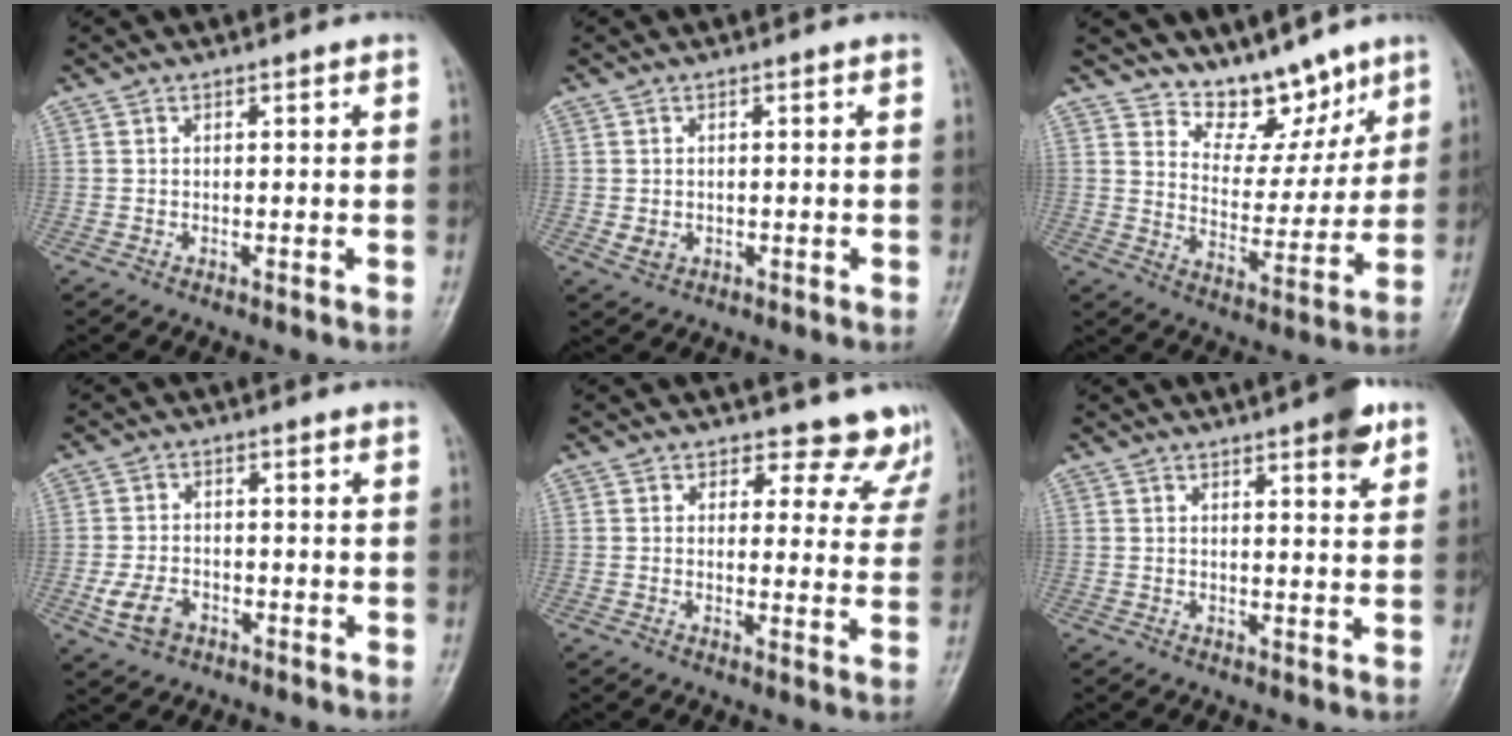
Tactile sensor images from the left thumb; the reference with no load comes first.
{"total": 2.3, "force": [-0.4, 1.9, 1.2], "torque": [-0.014, -0.001, -0.001]}
{"total": 10.1, "force": [8.4, 4.9, 2.7], "torque": [-0.004, -0.062, 0.148]}
{"total": 5.5, "force": [-2.4, 3.8, 3.1], "torque": [-0.060, 0.011, -0.041]}
{"total": 9.4, "force": [8.3, 4.4, 0.4], "torque": [0.055, -0.050, 0.068]}
{"total": 5.4, "force": [3.2, 1.3, 4.1], "torque": [-0.046, -0.013, 0.036]}